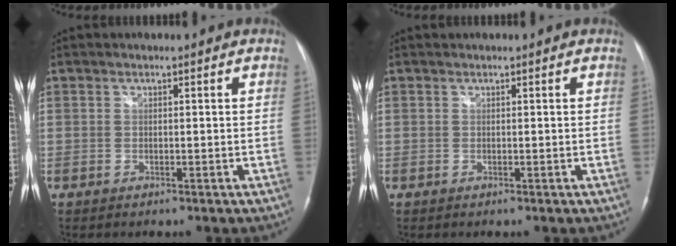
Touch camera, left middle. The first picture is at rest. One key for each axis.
{"total": 0.0}